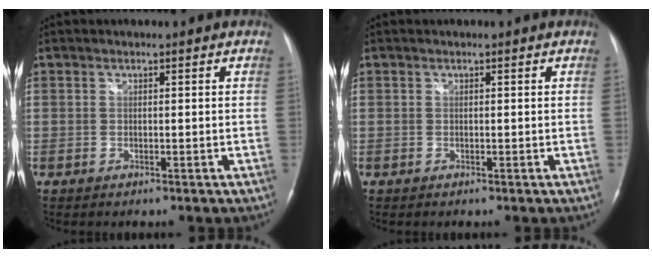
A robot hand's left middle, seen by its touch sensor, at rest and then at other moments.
{"total": 0.0}